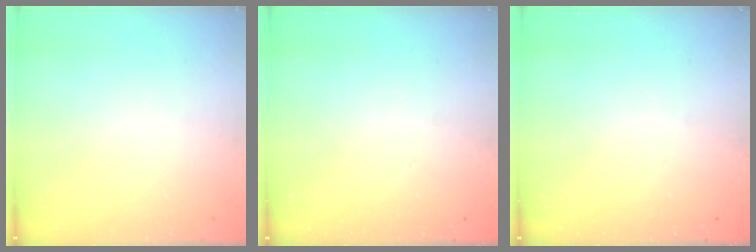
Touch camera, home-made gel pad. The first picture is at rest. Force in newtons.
{"total": 0.0}
{"total": 0.0}